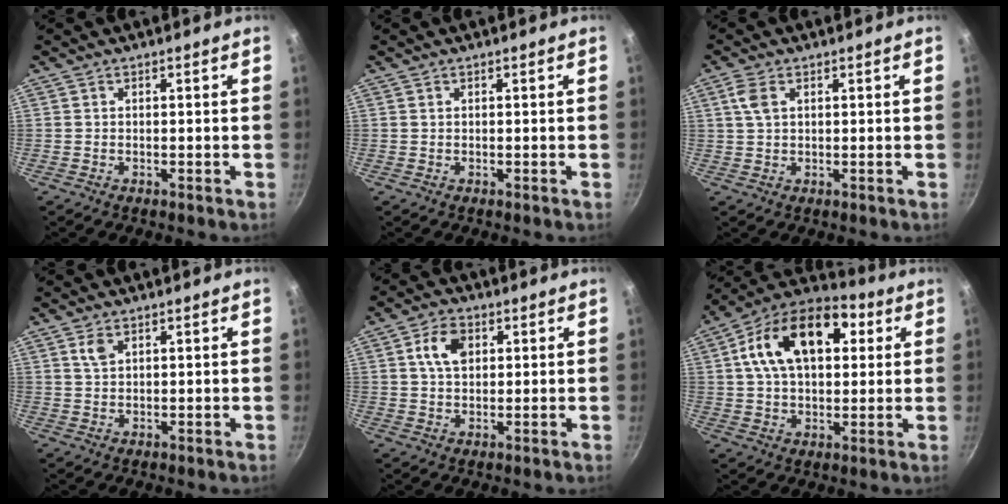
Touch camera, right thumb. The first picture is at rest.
{"total": 0.0}
{"total": 3.4, "force": [1.2, 1.9, 2.5], "torque": [-0.054, 0.001, 0.023]}
{"total": 2.4, "force": [1.3, 1.3, 1.6], "torque": [-0.029, -0.006, 0.026]}
{"total": 6.3, "force": [1.7, 4.2, 4.3], "torque": [-0.062, 0.006, 0.028]}
{"total": 20.2, "force": [5.5, 12.5, 14.9], "torque": [-0.232, 0.018, 0.074]}